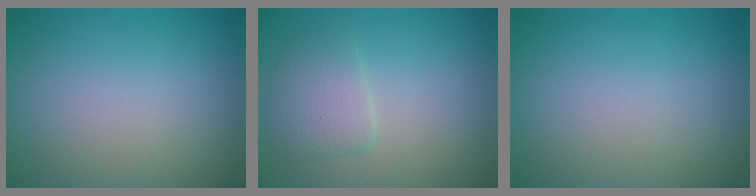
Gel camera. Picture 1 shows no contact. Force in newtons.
{"total": 2.4, "press": 2.4, "slide": 0.0}
{"total": 0.0}